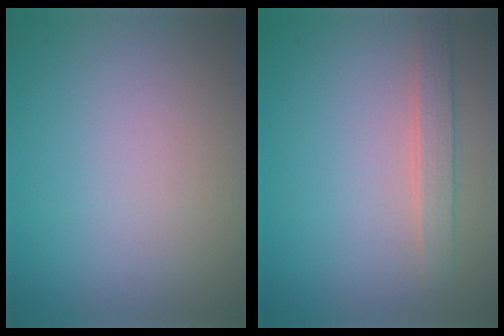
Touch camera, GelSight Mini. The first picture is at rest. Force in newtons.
{"total": 2.0, "press": 2.0, "slide": 0.2}